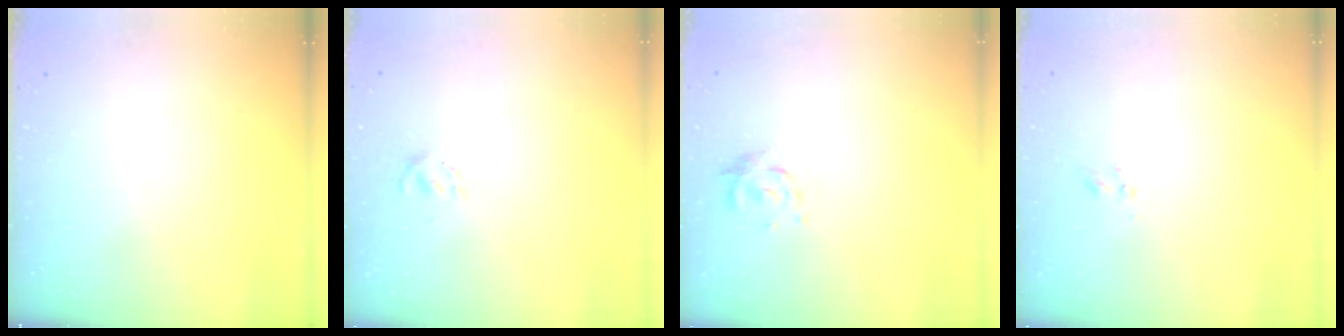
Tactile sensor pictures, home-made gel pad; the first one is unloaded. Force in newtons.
{"total": 2.5, "press": 2.4, "slide": 0.8}
{"total": 3.8, "press": 3.7, "slide": 0.9}
{"total": 1.9, "press": 1.7, "slide": 0.9}